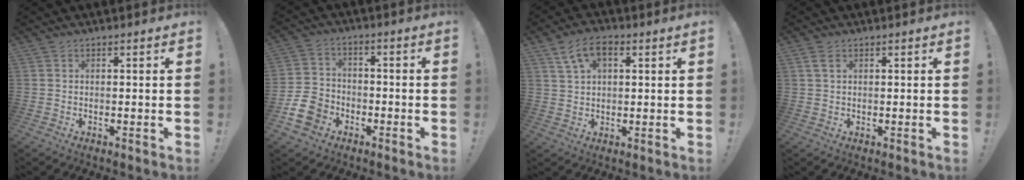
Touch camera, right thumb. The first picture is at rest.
{"total": 10.8, "force": [-5.6, 8.1, 4.5], "torque": [-0.093, 0.040, -0.103]}
{"total": 7.5, "force": [3.3, 3.7, 5.6], "torque": [-0.095, 0.001, 0.063]}
{"total": 2.6, "force": [1.2, 1.2, 1.9], "torque": [-0.031, -0.001, 0.020]}